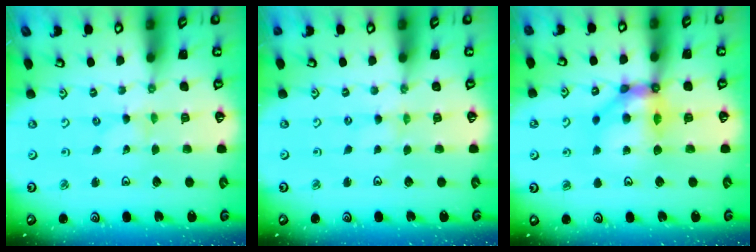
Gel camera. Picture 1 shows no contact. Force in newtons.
{"total": 0.0}
{"total": 10.3, "press": 10.2, "slide": 1.2}